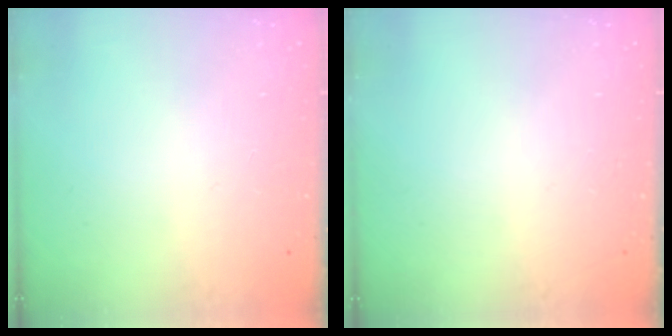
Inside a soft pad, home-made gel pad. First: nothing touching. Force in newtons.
{"total": 0.0}